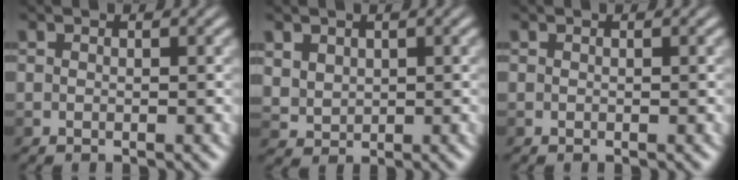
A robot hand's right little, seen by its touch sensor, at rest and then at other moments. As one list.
[{"total": 2.0, "force": [0.9, 1.6, 0.8], "torque": [-0.031, -0.003, 0.020]}, {"total": 0.0}]